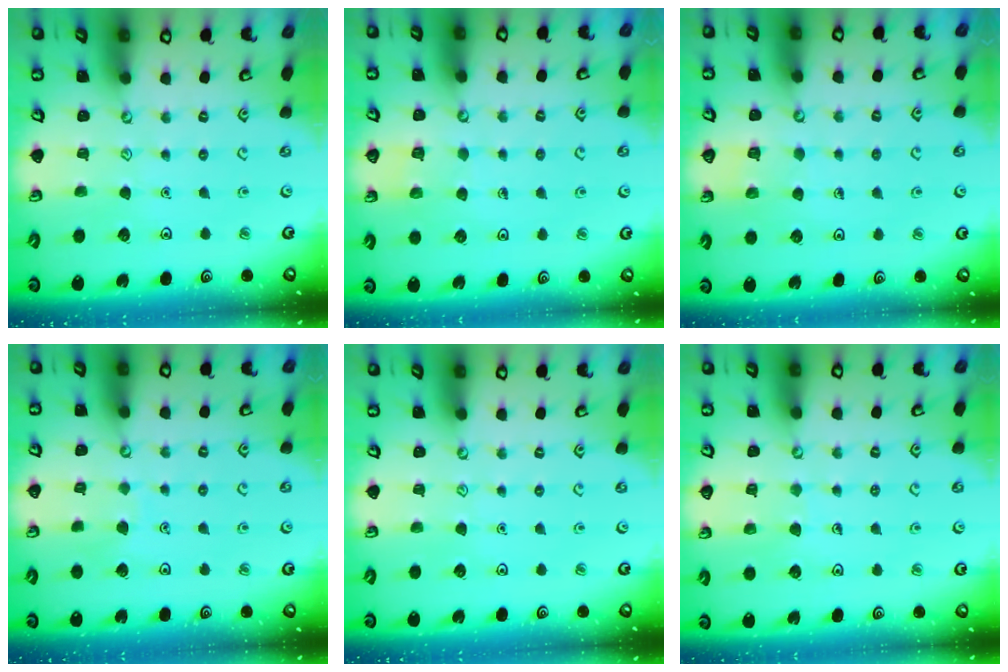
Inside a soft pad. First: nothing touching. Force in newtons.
{"total": 2.7, "press": 2.7, "slide": 0.1}
{"total": 2.7, "press": 2.7, "slide": 0.1}
{"total": 3.1, "press": 3.1, "slide": 0.2}
{"total": 0.0}
{"total": 4.7, "press": 4.7, "slide": 0.3}